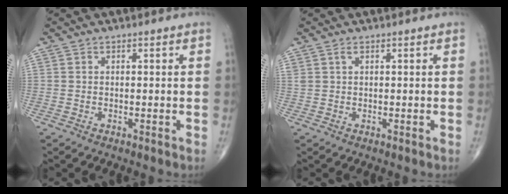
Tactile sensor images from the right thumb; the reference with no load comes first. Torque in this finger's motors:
{"motor_torque": [-0.02, -0.02, 0.11, 0.10, 0.00]}